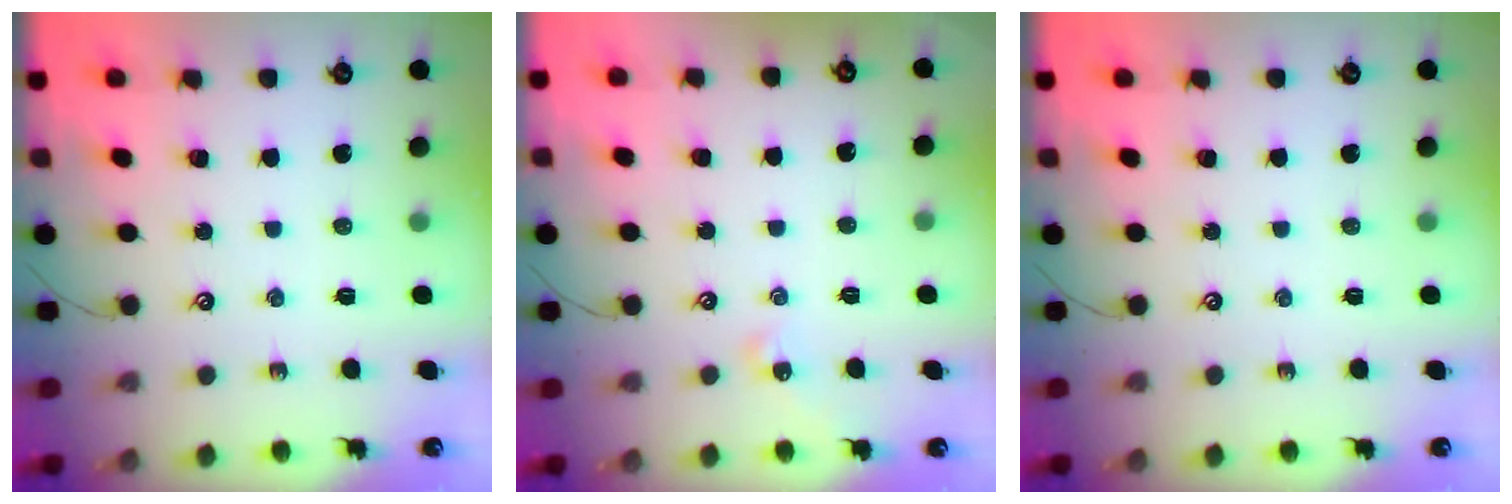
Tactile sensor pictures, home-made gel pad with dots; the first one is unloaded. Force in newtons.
{"total": 4.4, "press": 4.4, "slide": 0.6}
{"total": 0.0}